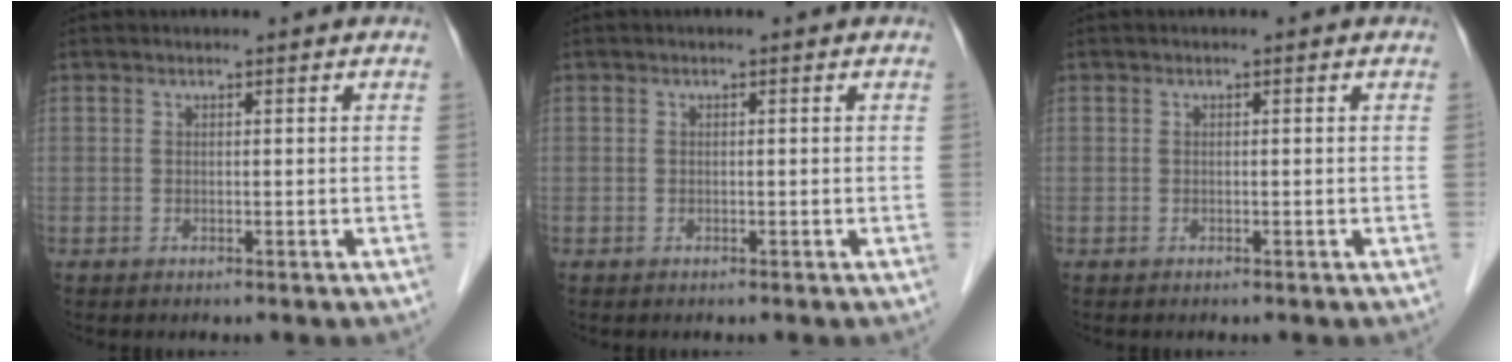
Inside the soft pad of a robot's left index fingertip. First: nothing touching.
{"total": 0.0}
{"total": 0.0}